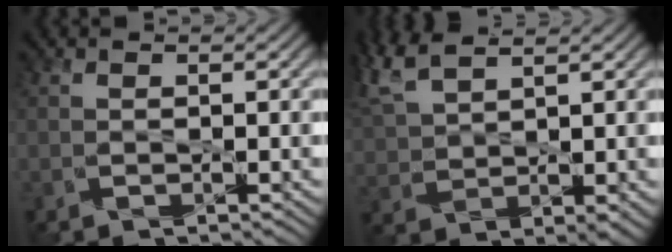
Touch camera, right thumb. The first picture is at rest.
{"total": 7.2, "force": [4.8, 2.0, 5.0], "torque": [-0.141, 0.021, 0.097]}